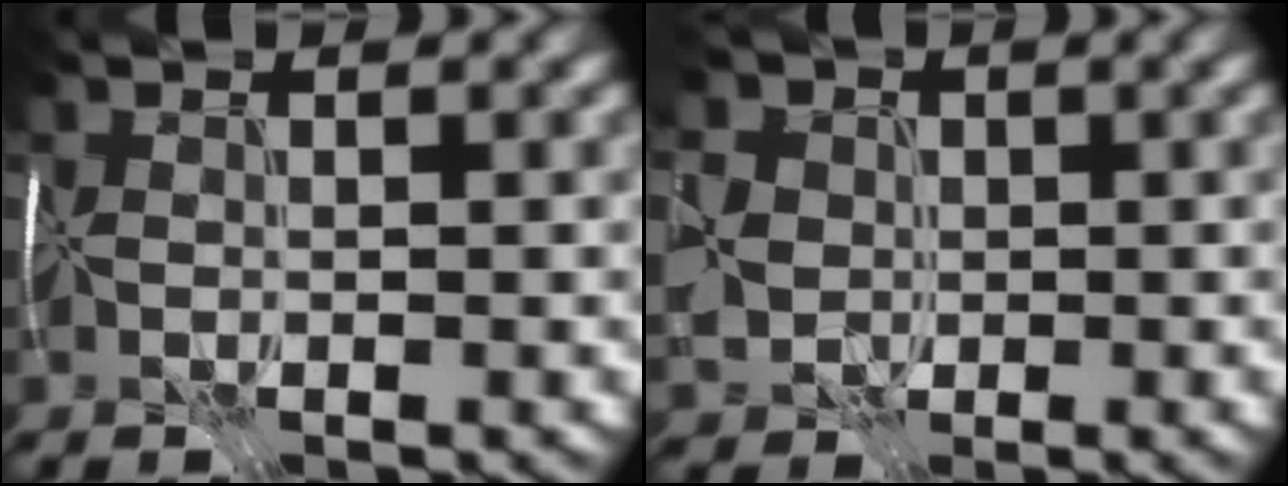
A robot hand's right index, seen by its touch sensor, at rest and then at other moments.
{"total": 3.8, "force": [-0.1, 3.5, 1.7], "torque": [-0.048, 0.006, -0.008]}